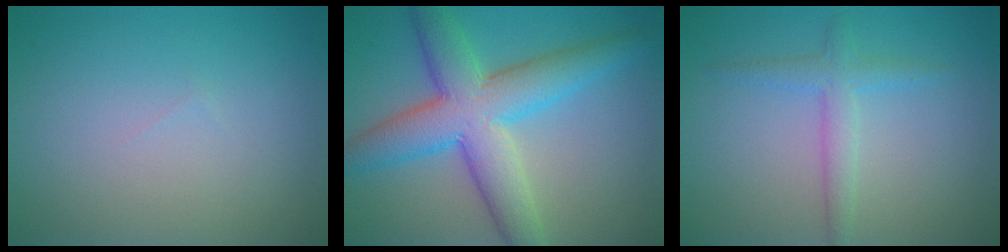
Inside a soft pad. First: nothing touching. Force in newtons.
{"total": 8.4, "press": 8.4, "slide": 0.2}
{"total": 2.3, "press": 2.3, "slide": 0.1}